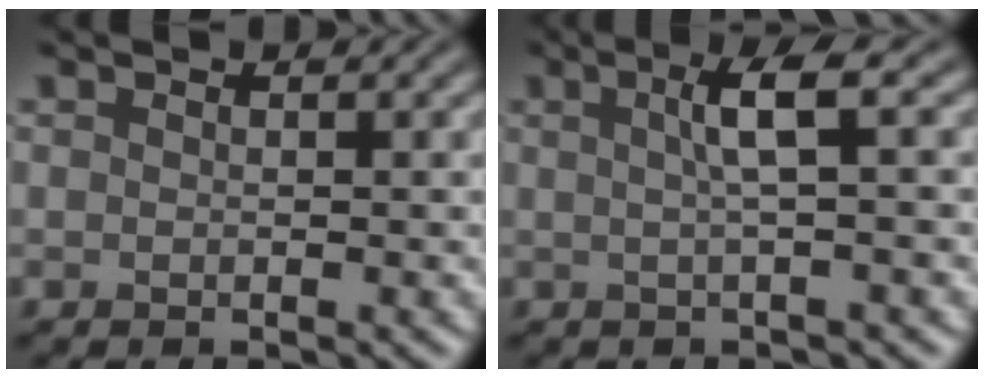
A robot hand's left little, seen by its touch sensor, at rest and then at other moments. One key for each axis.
{"total": 3.3, "fx": 0.6, "fy": 0.5, "fz": 3.2, "tx": -0.053, "ty": 0.012, "tz": 0.005}